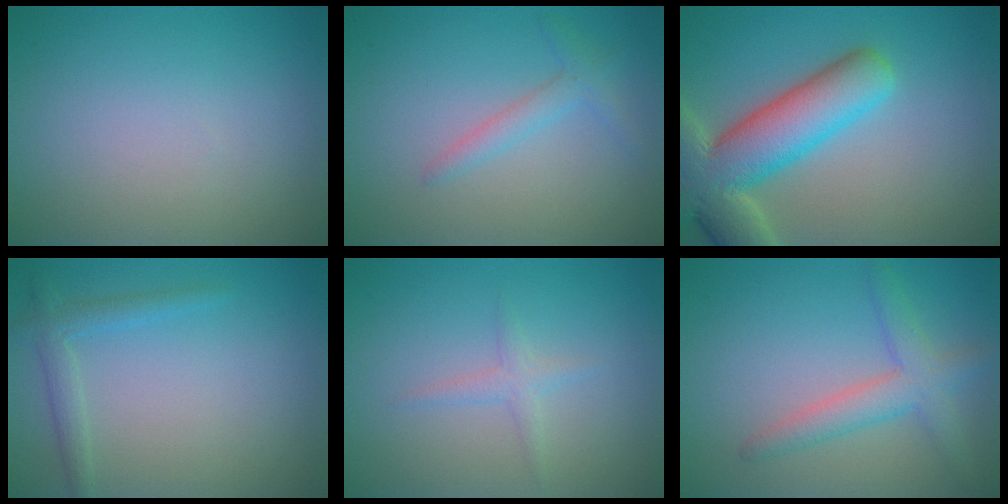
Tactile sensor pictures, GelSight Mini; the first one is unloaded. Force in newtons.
{"total": 1.7, "press": 1.7, "slide": 0.1}
{"total": 10.0, "press": 9.9, "slide": 1.0}
{"total": 1.2, "press": 1.2, "slide": 0.1}
{"total": 1.3, "press": 1.3, "slide": 0.0}
{"total": 3.5, "press": 3.5, "slide": 0.2}